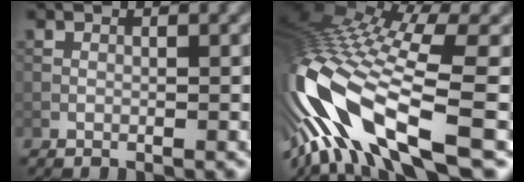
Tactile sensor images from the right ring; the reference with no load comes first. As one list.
[{"total": 14.3, "force": [-4.9, 4.8, 12.6], "torque": [-0.266, 0.004, -0.077]}]